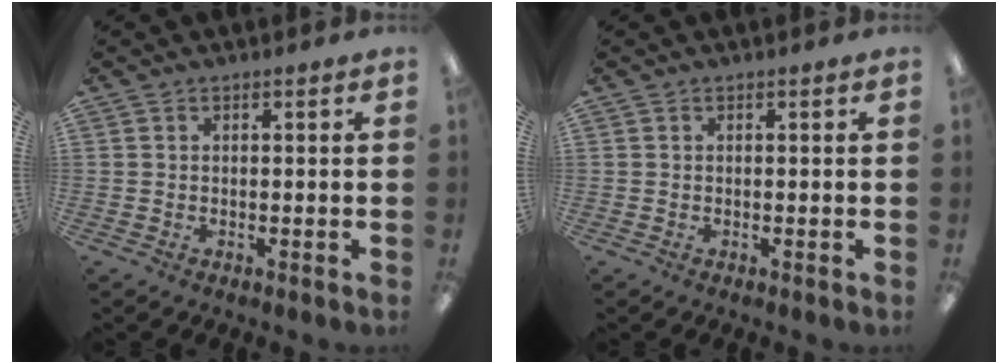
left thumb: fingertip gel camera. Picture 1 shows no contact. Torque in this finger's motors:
{"motor_torque": [0.01, 0.00, 0.08, -0.02, 0.00]}